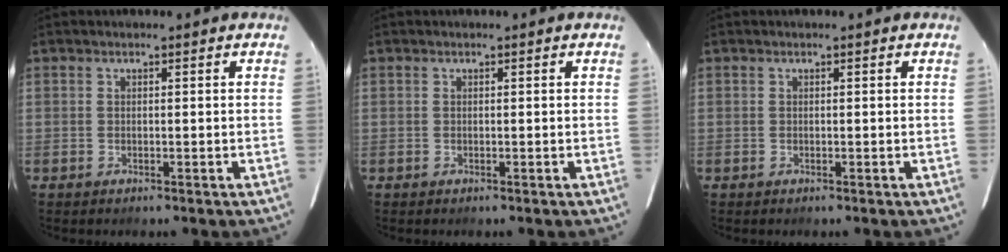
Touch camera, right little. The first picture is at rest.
{"total": 0.0}
{"total": 0.0}